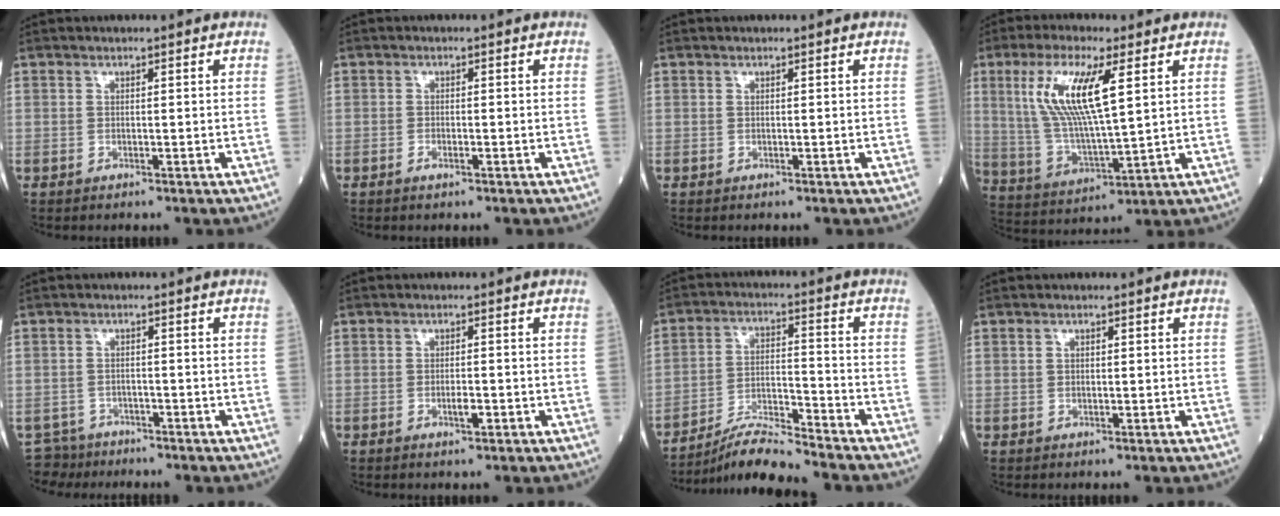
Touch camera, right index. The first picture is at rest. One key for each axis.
{"total": 1.2, "fx": -0.6, "fy": 0.3, "fz": 0.9, "tx": -0.016, "ty": 0.001, "tz": -0.011}
{"total": 0.0}
{"total": 13.0, "fx": 4.3, "fy": 2.1, "fz": 12.0, "tx": -0.259, "ty": 0.002, "tz": 0.085}
{"total": 3.6, "fx": -3.1, "fy": 1.5, "fz": -1.3, "tx": 0.022, "ty": -0.001, "tz": -0.058}
{"total": 2.2, "fx": -0.8, "fy": 0.6, "fz": 2.0, "tx": -0.035, "ty": -0.001, "tz": -0.012}
{"total": 8.9, "fx": -8.4, "fy": -0.8, "fz": 2.9, "tx": -0.055, "ty": -0.005, "tz": -0.151}
{"total": 0.8, "fx": 0.2, "fy": 0.6, "fz": 0.5, "tx": -0.011, "ty": 0.003, "tz": 0.003}